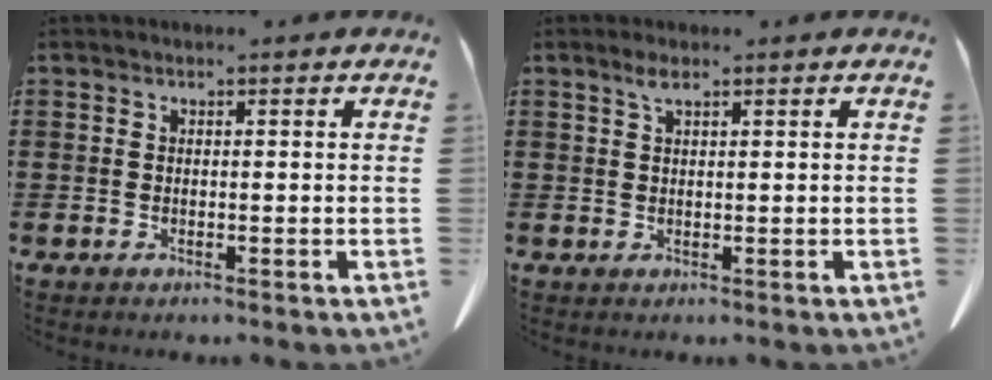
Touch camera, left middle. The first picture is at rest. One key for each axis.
{"total": 1.8, "fx": 1.0, "fy": 0.4, "fz": 1.4, "tx": -0.031, "ty": 0.001, "tz": 0.017}